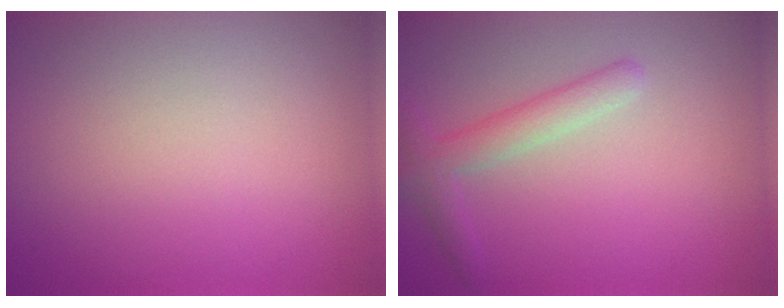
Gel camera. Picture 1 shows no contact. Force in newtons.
{"total": 2.6, "press": 2.6, "slide": 0.1}